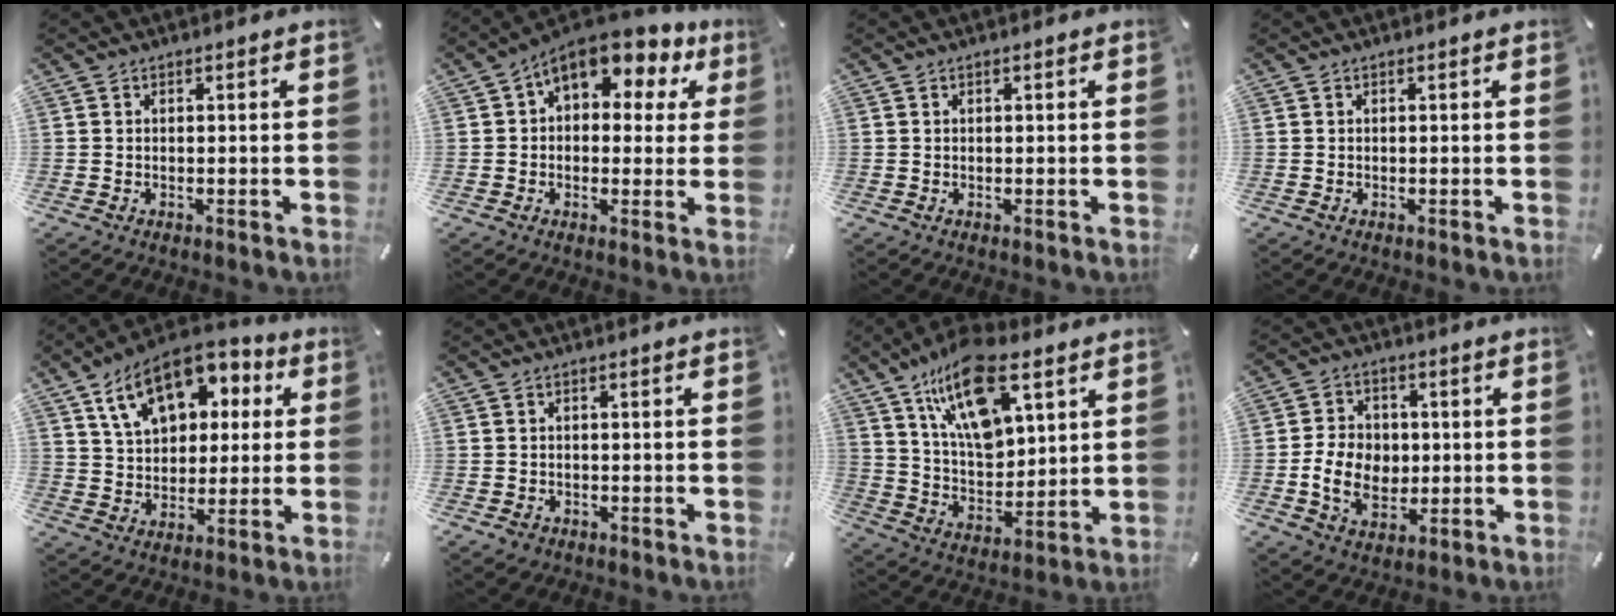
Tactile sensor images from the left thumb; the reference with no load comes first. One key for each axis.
{"total": 10.4, "fx": 5.8, "fy": 5.9, "fz": 6.2, "tx": -0.091, "ty": -0.033, "tz": 0.102}
{"total": 0.5, "fx": 0.1, "fy": 0.2, "fz": 0.5, "tx": -0.009, "ty": 0.002, "tz": 0.000}
{"total": 0.0}
{"total": 15.8, "fx": 7.6, "fy": 10.4, "fz": 9.2, "tx": -0.162, "ty": -0.015, "tz": 0.143}
{"total": 1.8, "fx": -1.0, "fy": 1.3, "fz": 0.6, "tx": -0.012, "ty": 0.006, "tz": -0.022}
{"total": 17.6, "fx": 10.1, "fy": 9.0, "fz": 11.2, "tx": -0.211, "ty": -0.042, "tz": 0.177}
{"total": 10.3, "fx": -1.0, "fy": 8.3, "fz": 6.0, "tx": -0.130, "ty": 0.010, "tz": -0.019}